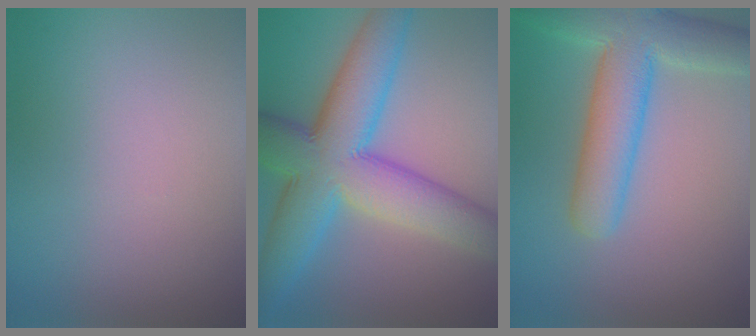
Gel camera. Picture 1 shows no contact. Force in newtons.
{"total": 11.8, "press": 11.8, "slide": 0.1}
{"total": 8.1, "press": 8.0, "slide": 0.7}